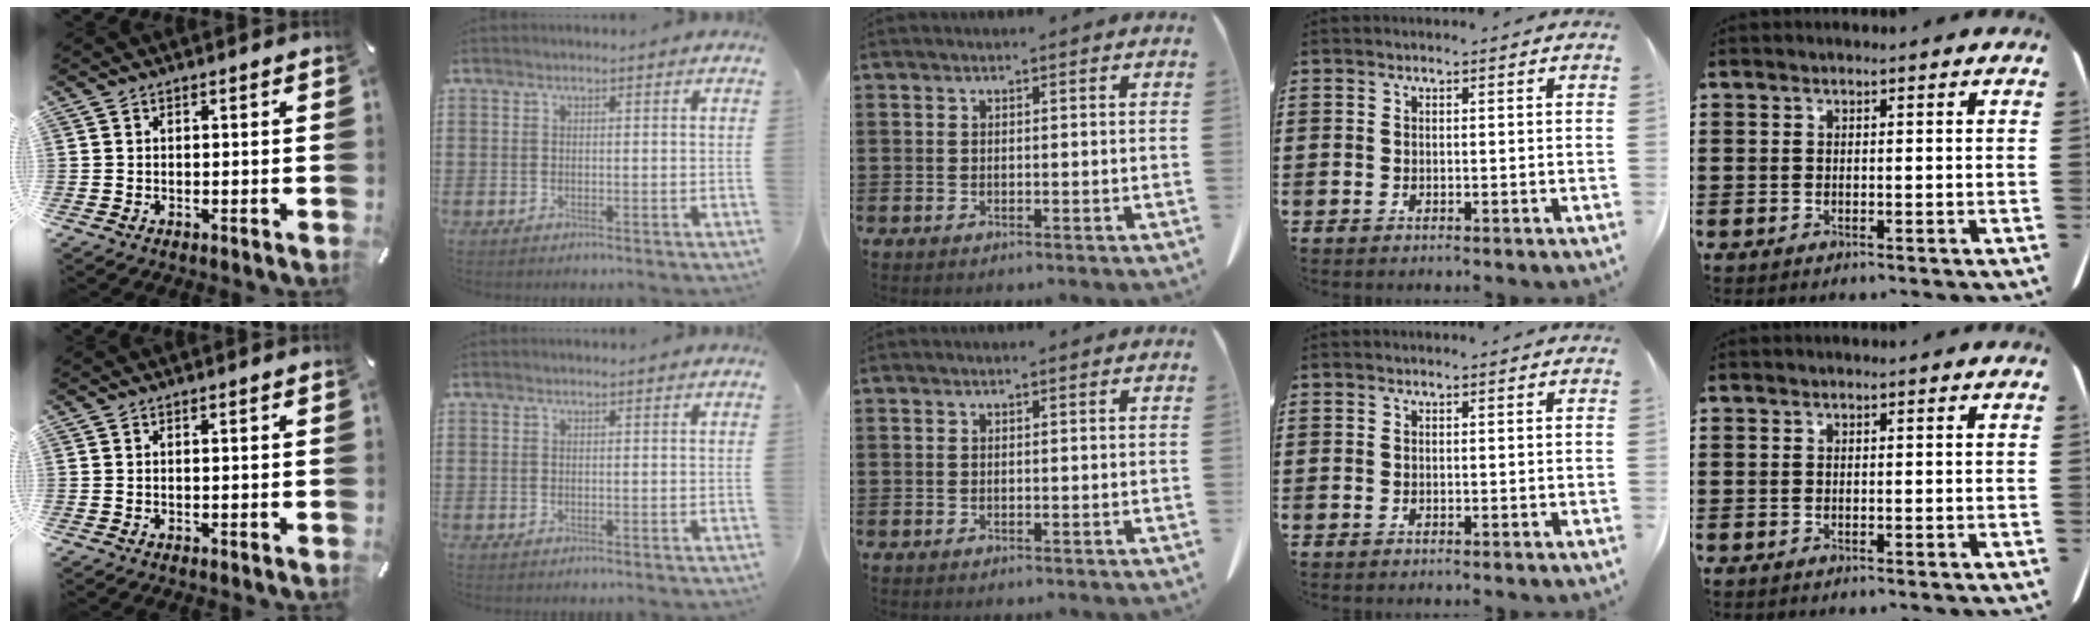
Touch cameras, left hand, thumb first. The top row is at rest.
{}